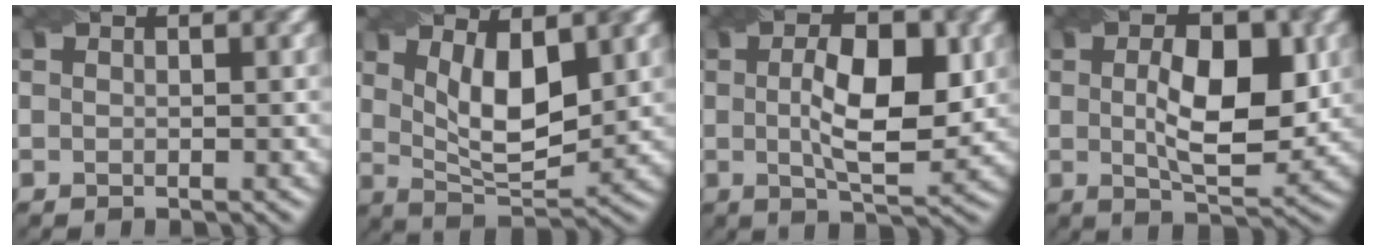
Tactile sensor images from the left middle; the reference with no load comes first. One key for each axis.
{"total": 6.0, "fx": 2.0, "fy": 2.4, "fz": 5.1, "tx": -0.094, "ty": -0.013, "tz": 0.041}
{"total": 7.3, "fx": 0.6, "fy": 2.7, "fz": 6.7, "tx": -0.110, "ty": 0.001, "tz": 0.011}
{"total": 7.3, "fx": 0.6, "fy": 3.0, "fz": 6.6, "tx": -0.107, "ty": -0.001, "tz": 0.012}